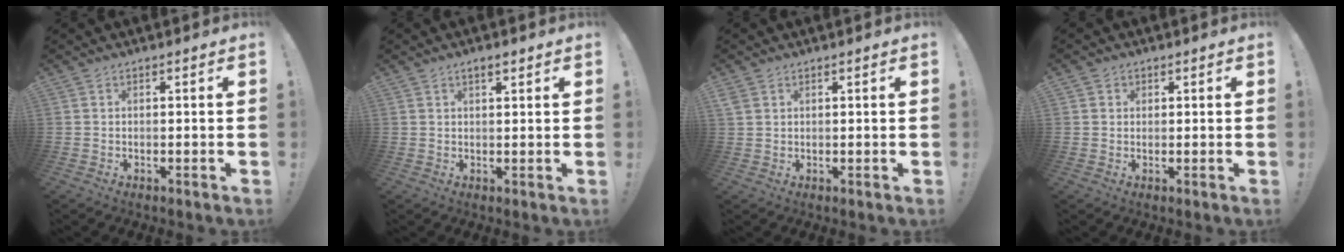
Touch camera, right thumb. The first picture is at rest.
{"total": 3.0, "force": [1.9, 1.0, 2.0], "torque": [-0.035, -0.004, 0.032]}
{"total": 2.1, "force": [1.3, 1.5, 0.7], "torque": [-0.012, 0.000, 0.025]}
{"total": 1.6, "force": [0.7, 1.5, 0.0], "torque": [0.001, 0.000, 0.012]}